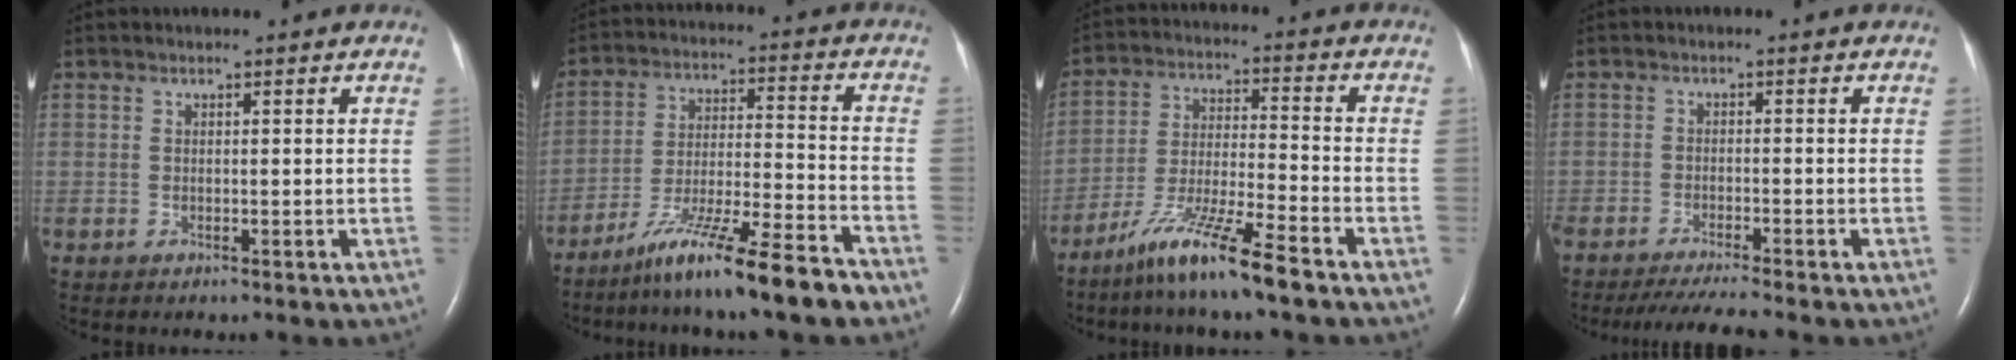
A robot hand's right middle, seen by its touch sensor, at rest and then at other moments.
{"total": 13.3, "force": [-10.2, -0.3, 8.5], "torque": [-0.143, -0.019, -0.179]}
{"total": 11.0, "force": [-8.0, -0.3, 7.5], "torque": [-0.147, -0.029, -0.153]}
{"total": 6.6, "force": [-5.8, -0.7, 3.1], "torque": [-0.044, -0.022, -0.095]}